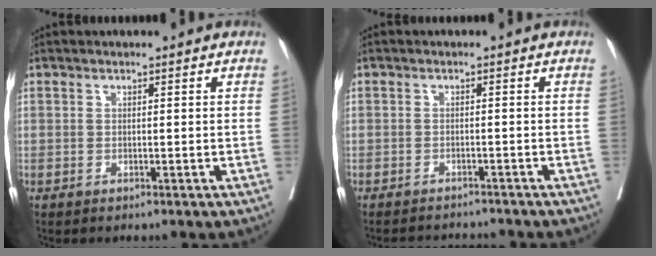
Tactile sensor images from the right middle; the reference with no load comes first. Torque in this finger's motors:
{"motor_torque": [0.05, -0.06, -0.01, 0.00]}